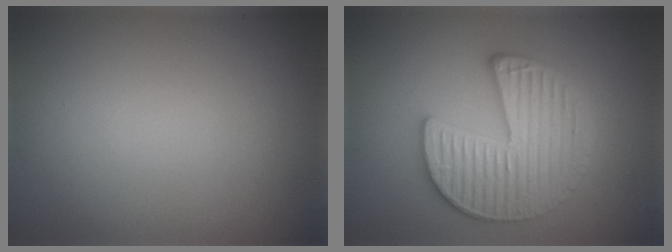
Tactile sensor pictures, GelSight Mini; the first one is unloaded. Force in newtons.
{"total": 6.0, "press": 6.0, "slide": 0.9}